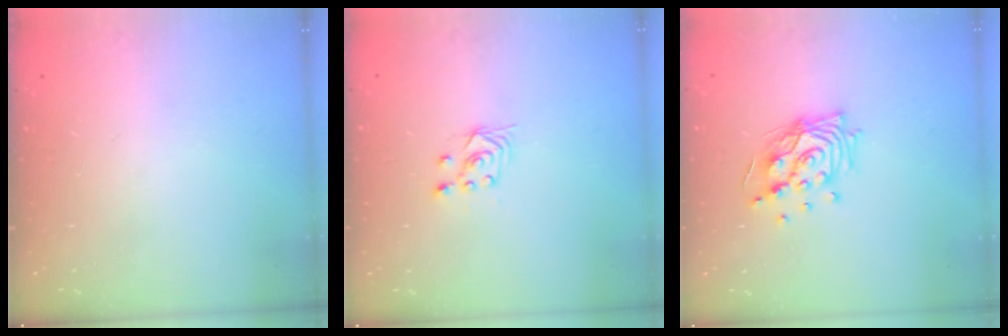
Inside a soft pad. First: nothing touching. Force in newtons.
{"total": 2.8, "press": 2.4, "slide": 1.4}
{"total": 14.4, "press": 13.6, "slide": 4.7}